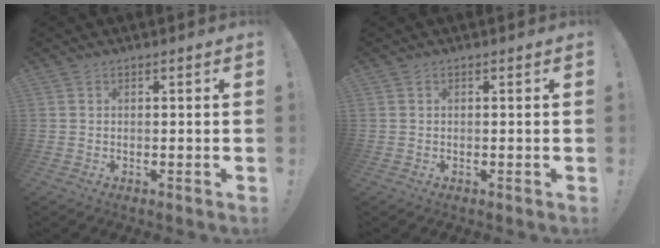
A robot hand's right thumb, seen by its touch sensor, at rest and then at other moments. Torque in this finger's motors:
{"motor_torque": [0.04, 0.13, -0.23, 0.07, -0.03]}